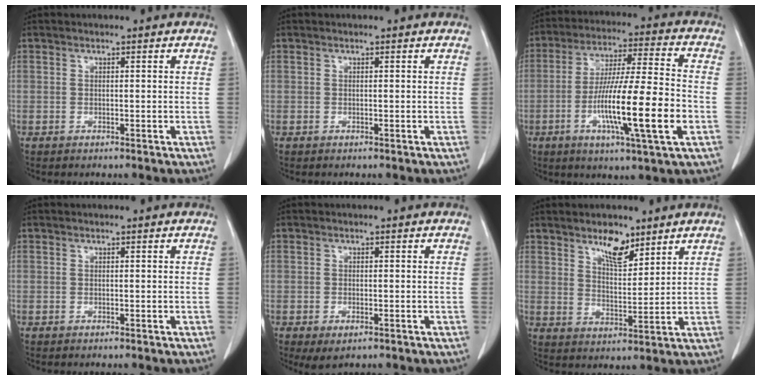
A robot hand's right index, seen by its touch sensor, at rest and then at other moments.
{"total": 0.0}
{"total": 16.3, "force": [-4.6, 0.6, 15.7], "torque": [-0.281, -0.010, -0.081]}
{"total": 0.0}
{"total": 2.9, "force": [-1.4, 1.2, 2.1], "torque": [-0.037, -0.005, -0.015]}
{"total": 5.9, "force": [4.3, 2.0, 3.4], "torque": [-0.063, -0.004, 0.079]}